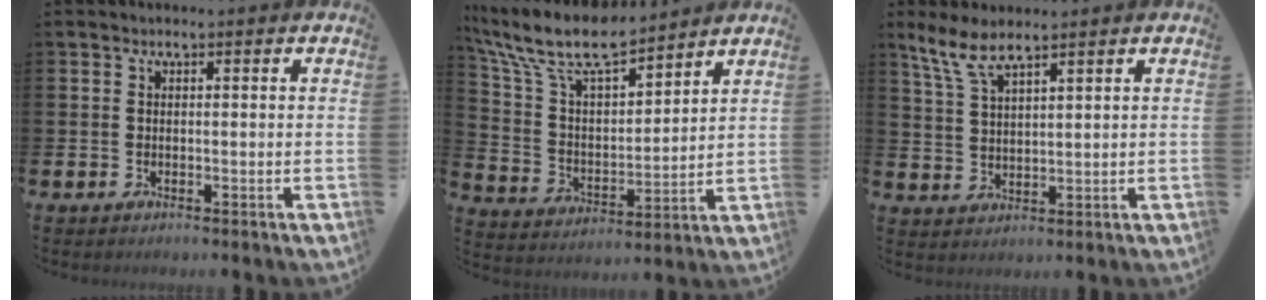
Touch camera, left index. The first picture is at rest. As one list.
[{"total": 10.1, "force": [8.9, 2.3, 4.1], "torque": [-0.125, -0.051, 0.156]}, {"total": 5.1, "force": [4.2, 0.8, 2.6], "torque": [-0.070, -0.011, 0.078]}]